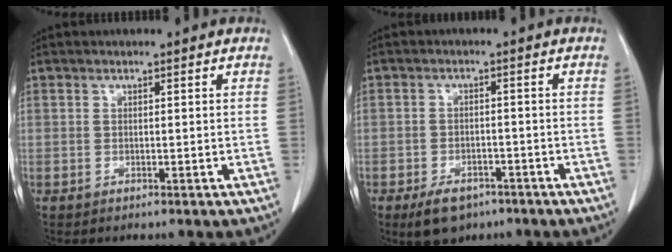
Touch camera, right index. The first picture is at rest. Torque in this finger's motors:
{"motor_torque": [0.49, -0.46, 0.13, 0.04]}